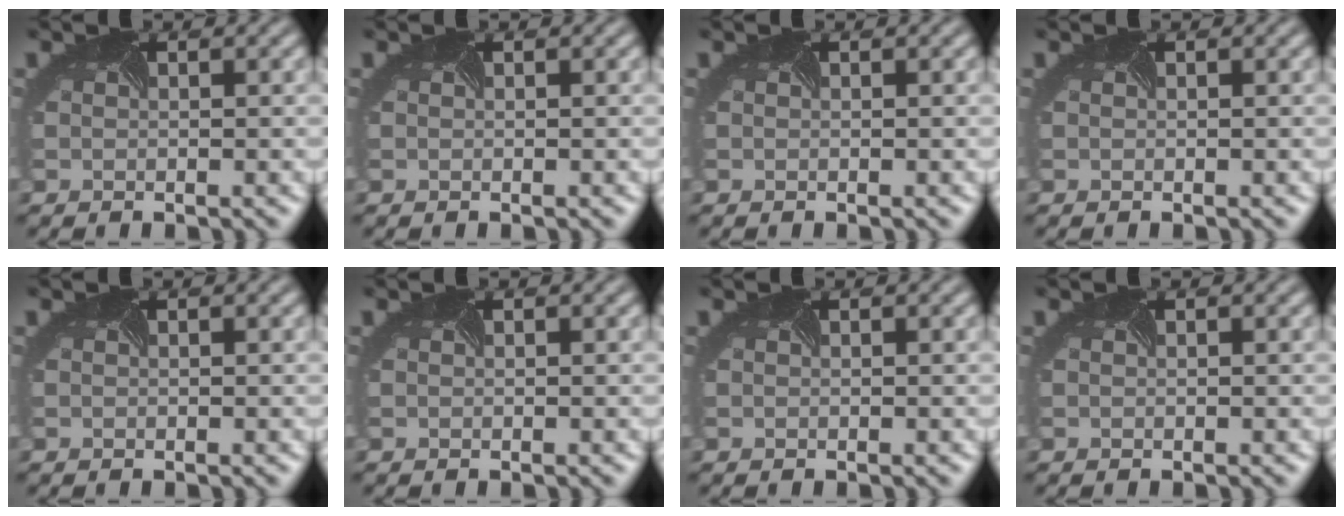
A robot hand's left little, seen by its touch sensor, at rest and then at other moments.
{"total": 0.0}
{"total": 0.0}
{"total": 0.0}
{"total": 0.0}
{"total": 0.0}
{"total": 0.0}
{"total": 0.0}